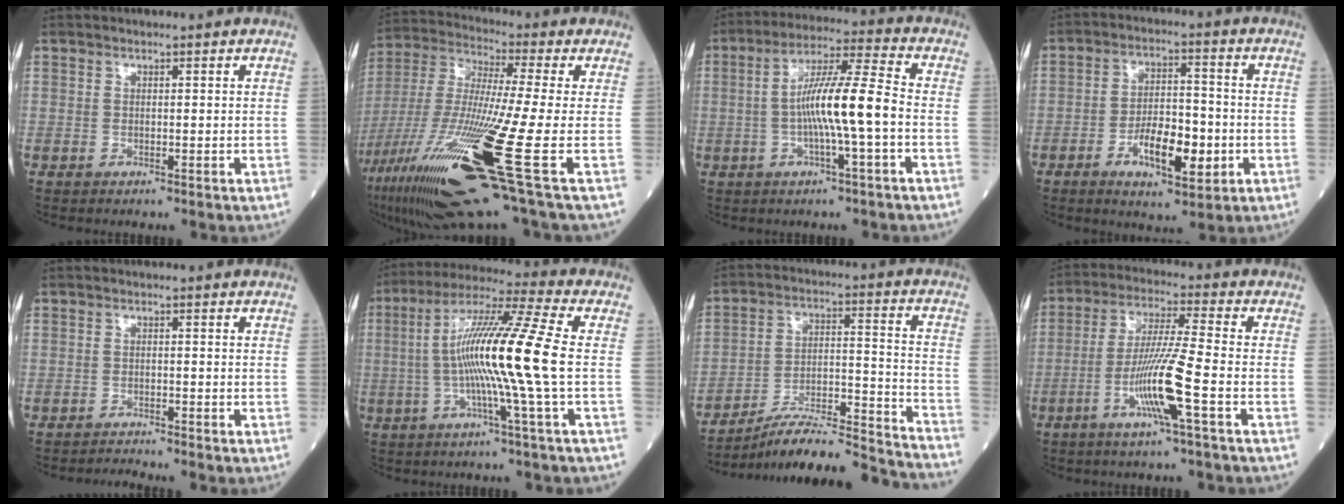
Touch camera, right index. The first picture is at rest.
{"total": 26.3, "force": [-10.0, 1.4, 24.2], "torque": [-0.475, -0.058, -0.179]}
{"total": 10.9, "force": [-1.6, 0.0, 10.8], "torque": [-0.192, 0.013, -0.038]}
{"total": 9.5, "force": [-3.2, 3.4, 8.3], "torque": [-0.145, 0.003, -0.053]}
{"total": 1.4, "force": [-1.3, -0.5, -0.4], "torque": [0.012, -0.006, -0.020]}
{"total": 15.3, "force": [-0.9, -2.0, 15.2], "torque": [-0.272, 0.003, -0.029]}
{"total": 20.8, "force": [-19.6, -0.4, 7.0], "torque": [-0.088, 0.014, -0.298]}
{"total": 10.5, "force": [-3.8, -0.9, 9.8], "torque": [-0.193, -0.010, -0.076]}